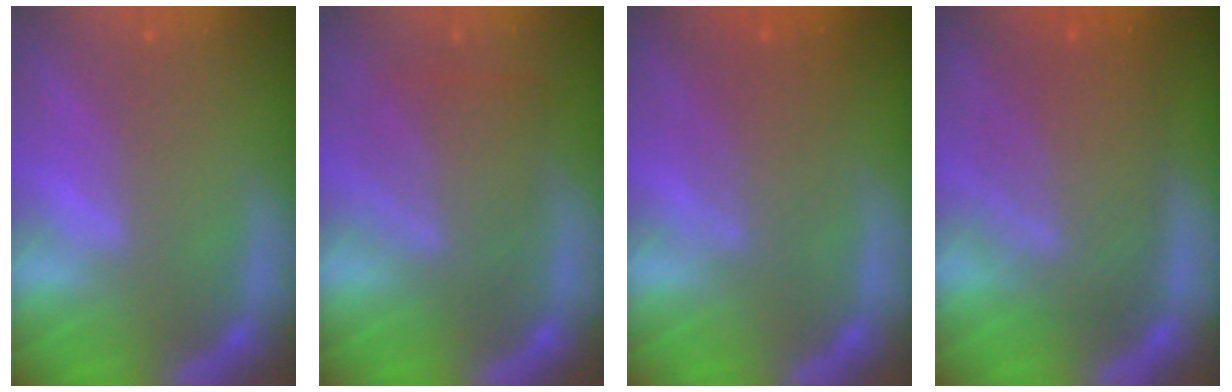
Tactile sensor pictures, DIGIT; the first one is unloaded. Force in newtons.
{"total": 6.5}
{"total": 4.6}
{"total": 9.6}